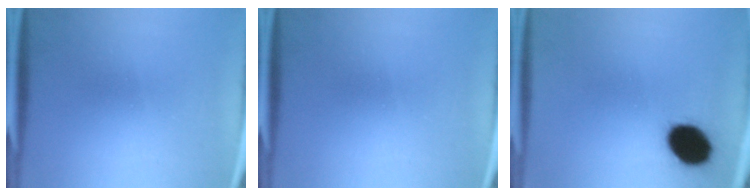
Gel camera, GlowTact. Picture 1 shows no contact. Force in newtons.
{"total": 0.0}
{"total": 11.7}